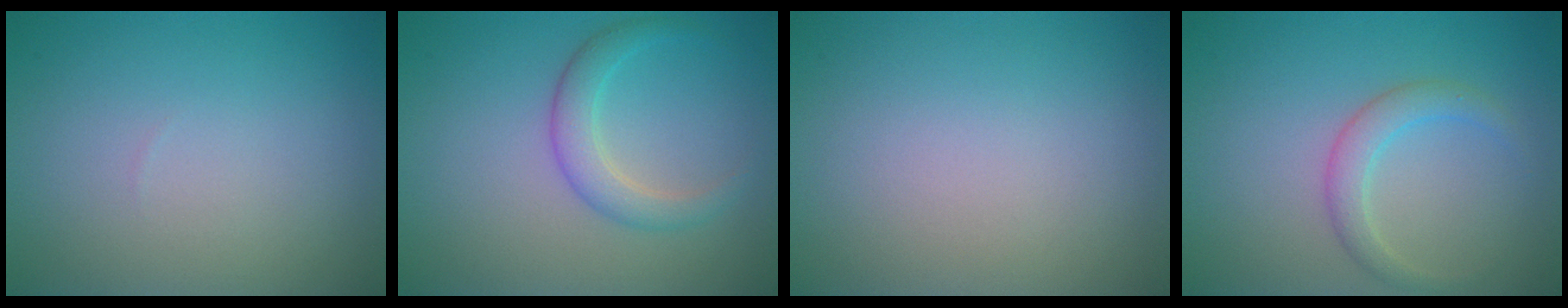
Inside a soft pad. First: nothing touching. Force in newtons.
{"total": 2.6, "press": 2.6, "slide": 0.1}
{"total": 0.0}
{"total": 2.3, "press": 2.3, "slide": 0.0}